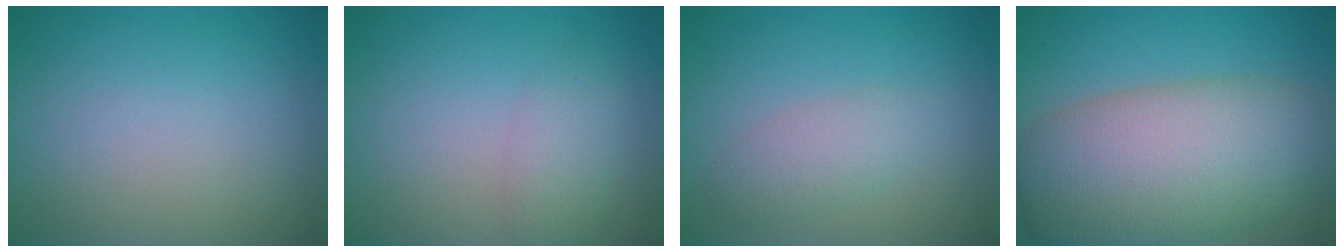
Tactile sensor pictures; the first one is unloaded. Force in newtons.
{"total": 2.3, "press": 2.3, "slide": 0.1}
{"total": 2.4, "press": 2.4, "slide": 0.0}
{"total": 11.8, "press": 11.8, "slide": 0.5}